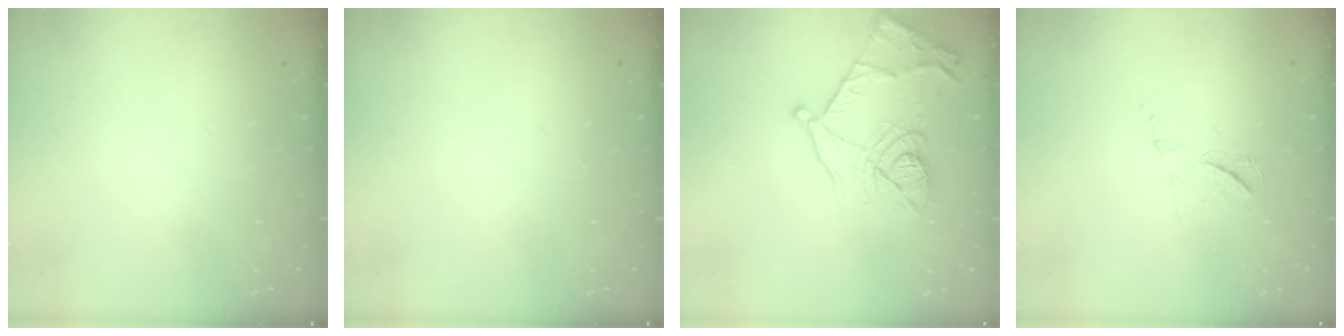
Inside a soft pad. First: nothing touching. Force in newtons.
{"total": 0.0}
{"total": 17.1, "press": 17.1, "slide": 1.2}
{"total": 7.6, "press": 7.6, "slide": 0.6}